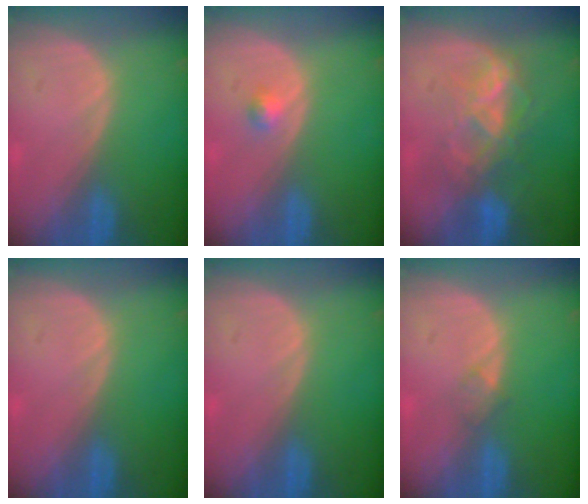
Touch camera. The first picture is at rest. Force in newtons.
{"total": 1.5, "press": 1.3, "slide": 0.8}
{"total": 6.7, "press": 6.5, "slide": 1.5}
{"total": 0.0}
{"total": 0.0}
{"total": 1.4, "press": 1.4, "slide": 0.1}